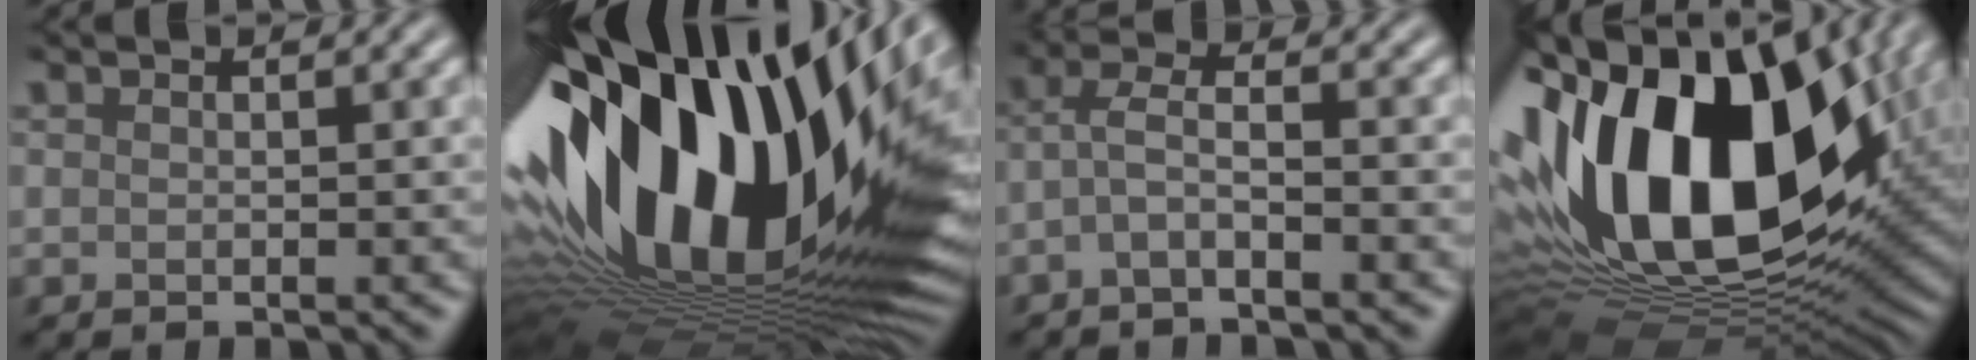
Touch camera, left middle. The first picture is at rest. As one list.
[{"total": 19.1, "force": [4.5, 8.9, 16.3], "torque": [-0.282, 0.011, 0.075]}, {"total": 2.1, "force": [-1.2, 0.1, 1.7], "torque": [-0.045, 0.014, -0.024]}, {"total": 19.2, "force": [3.7, 11.0, 15.2], "torque": [-0.304, 0.030, 0.062]}]